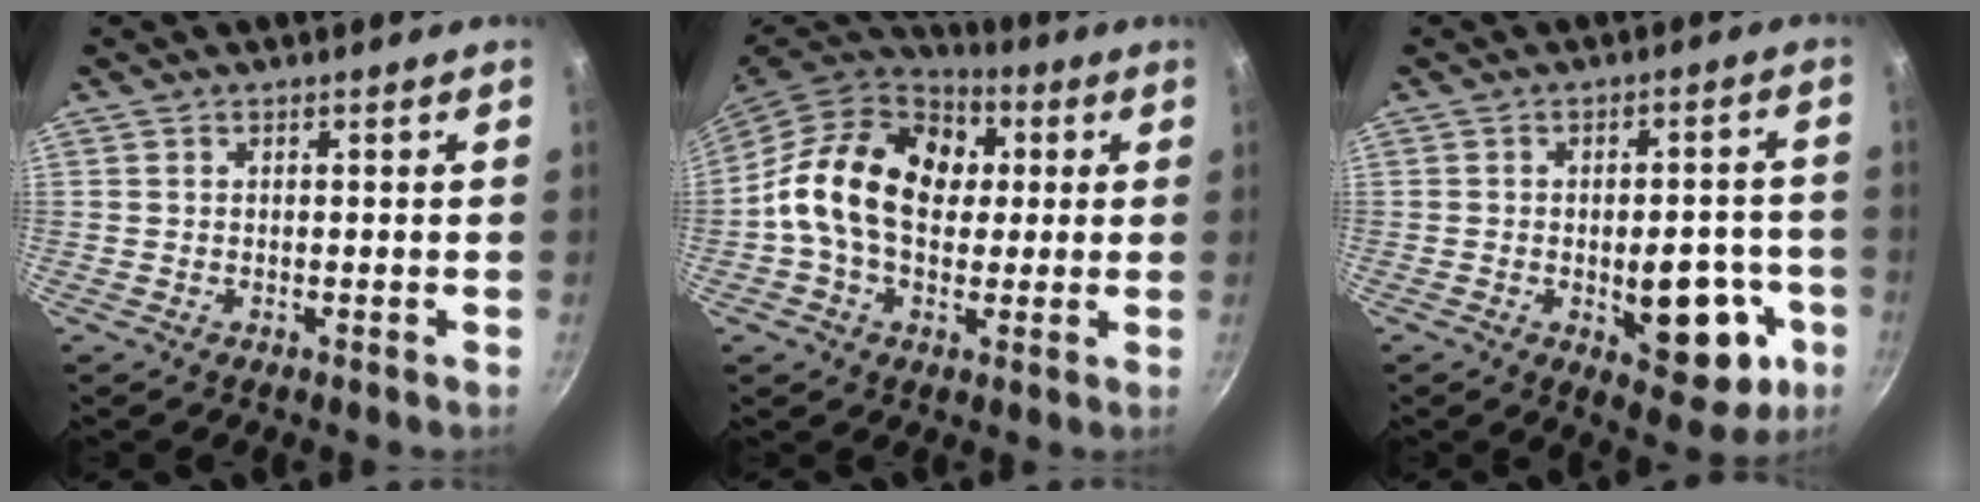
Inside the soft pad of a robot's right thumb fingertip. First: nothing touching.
{"total": 18.3, "force": [2.3, 13.1, 12.5], "torque": [-0.175, 0.019, 0.022]}
{"total": 14.3, "force": [-4.2, 6.9, 11.7], "torque": [-0.100, 0.016, -0.047]}